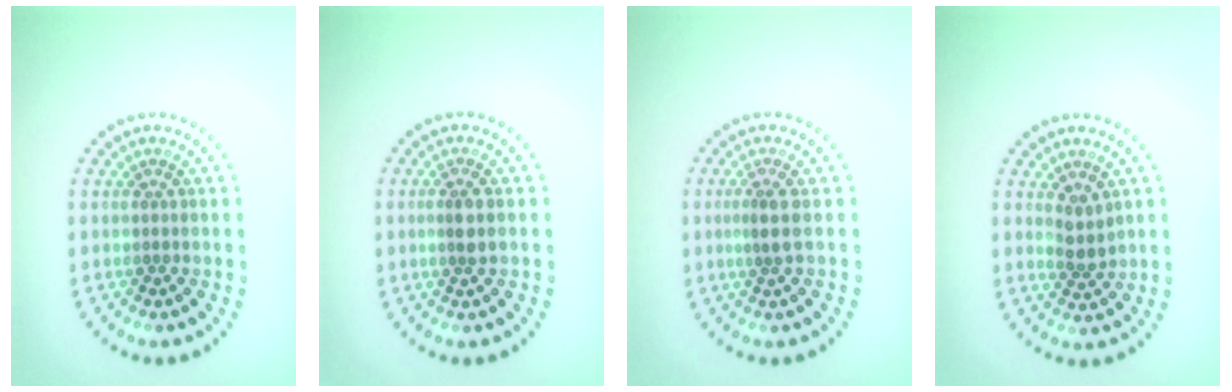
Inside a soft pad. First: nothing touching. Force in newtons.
{"total": 1.7, "press": 1.5, "slide": 0.8}
{"total": 1.9, "press": 1.3, "slide": 1.3}
{"total": 1.9, "press": 1.6, "slide": 1.2}